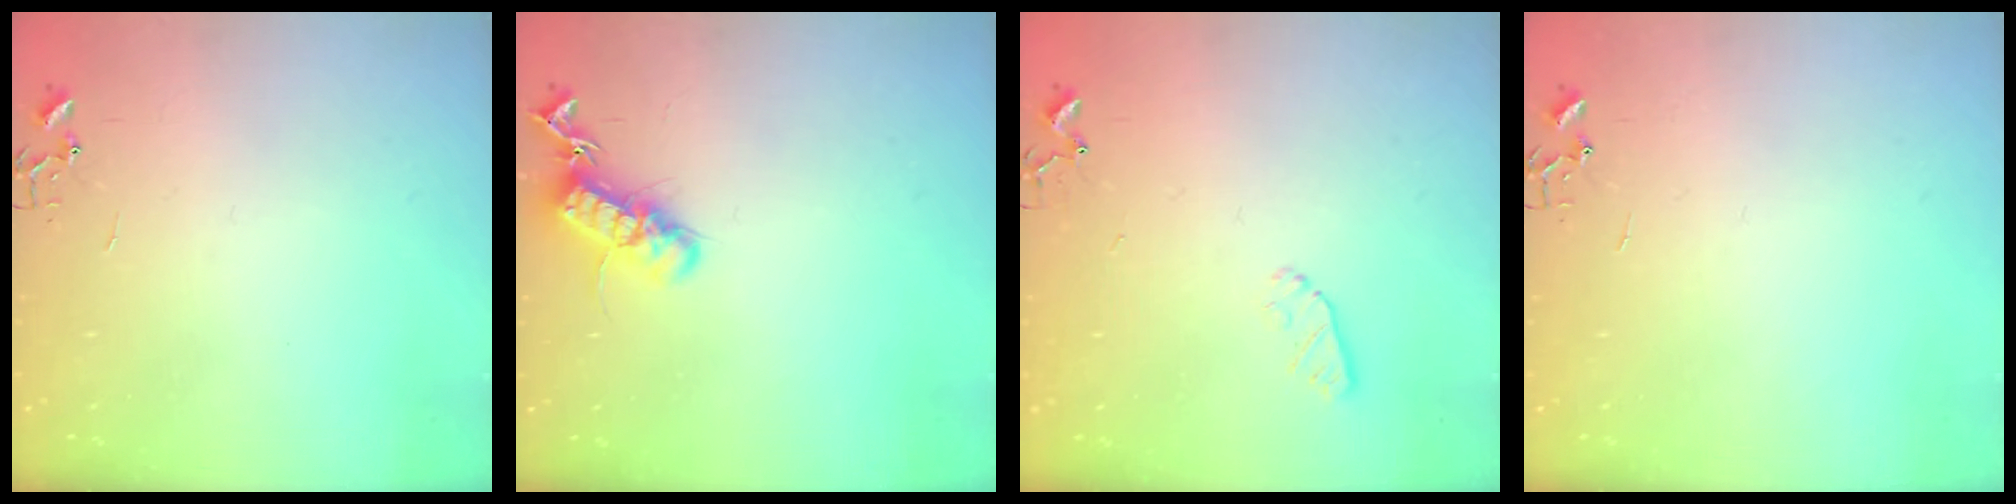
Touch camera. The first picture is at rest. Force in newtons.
{"total": 15.5, "press": 15.4, "slide": 1.8}
{"total": 5.0, "press": 4.9, "slide": 0.9}
{"total": 0.0}